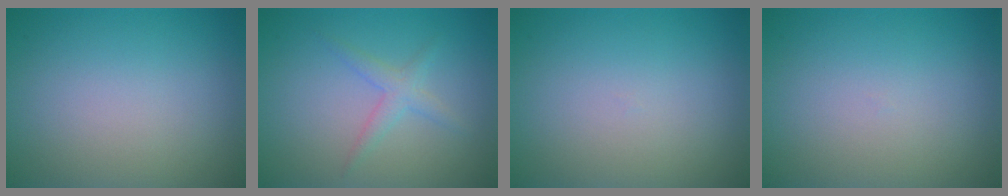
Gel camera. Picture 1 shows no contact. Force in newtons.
{"total": 1.8, "press": 1.8, "slide": 0.1}
{"total": 0.0}
{"total": 0.0}